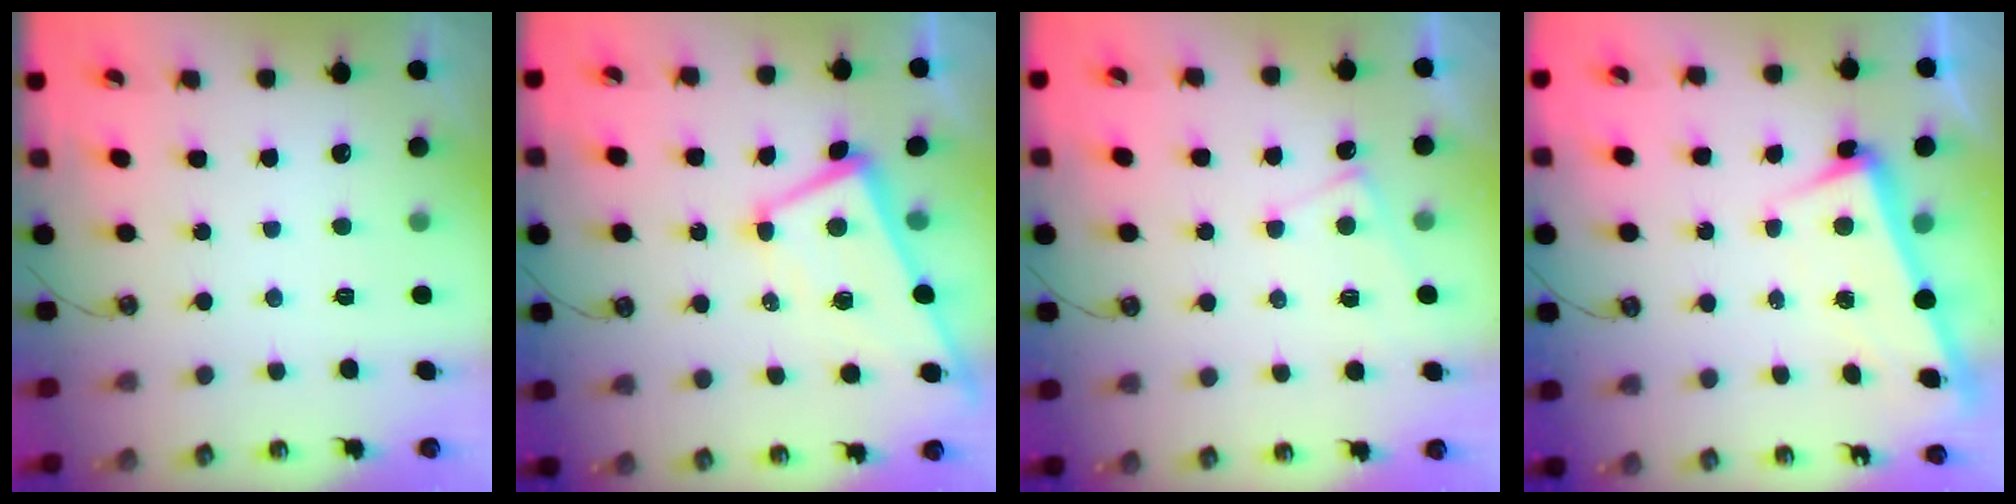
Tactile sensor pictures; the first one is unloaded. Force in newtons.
{"total": 2.1, "press": 2.0, "slide": 0.7}
{"total": 5.0, "press": 5.0, "slide": 0.3}
{"total": 3.0, "press": 2.9, "slide": 1.0}